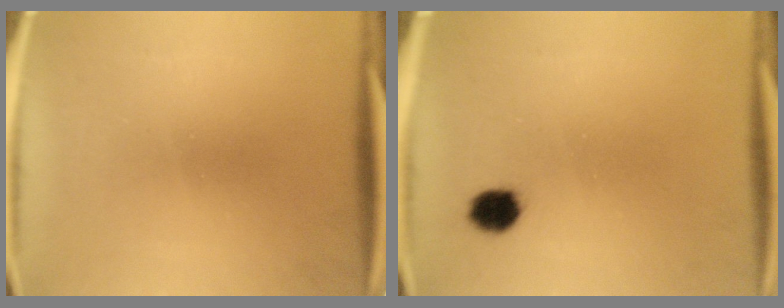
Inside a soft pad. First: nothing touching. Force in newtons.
{"total": 4.5}